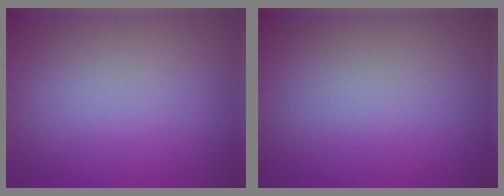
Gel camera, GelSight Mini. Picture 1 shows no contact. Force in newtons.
{"total": 0.0}